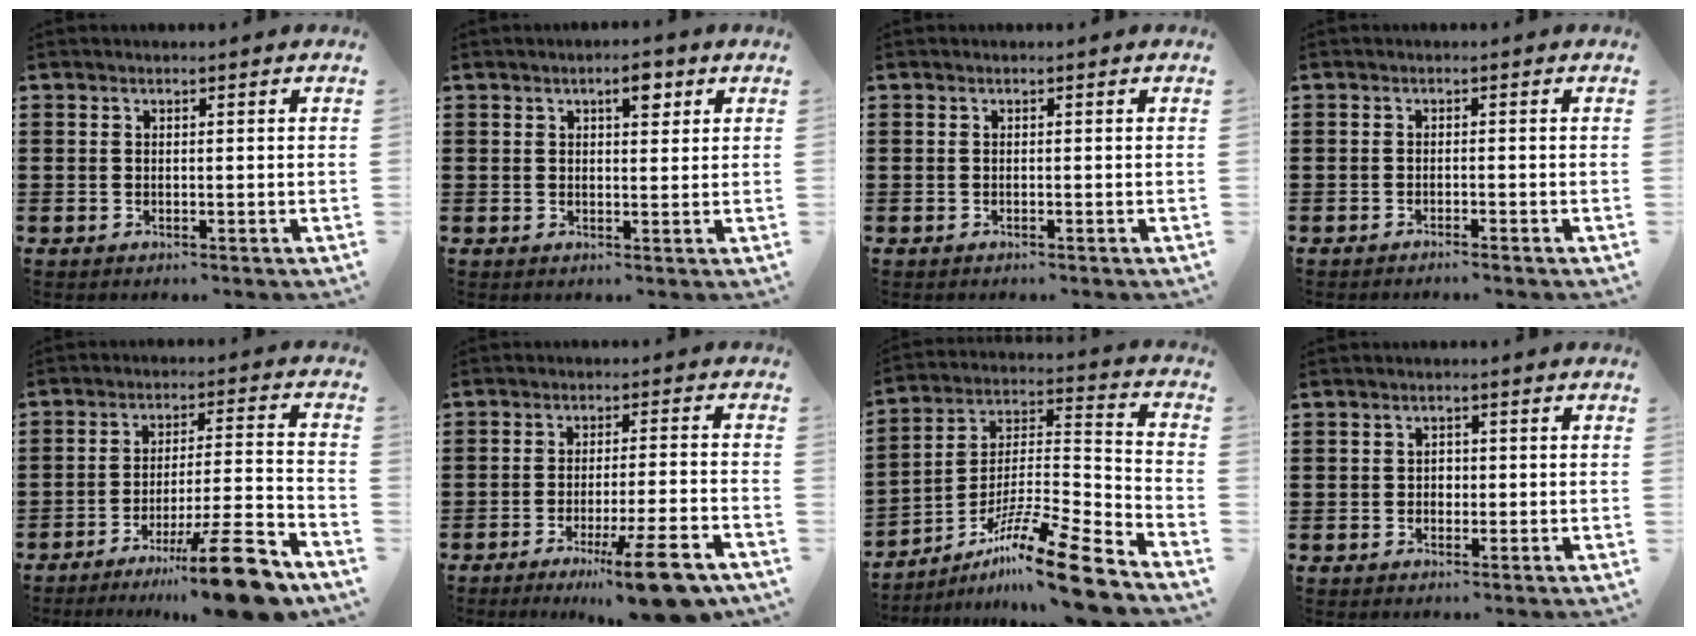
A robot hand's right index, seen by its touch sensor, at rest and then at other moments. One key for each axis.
{"total": 3.3, "fx": 1.9, "fy": 1.2, "fz": 2.5, "tx": -0.029, "ty": -0.001, "tz": 0.026}
{"total": 0.0}
{"total": 0.9, "fx": -0.8, "fy": -0.1, "fz": 0.3, "tx": -0.007, "ty": -0.001, "tz": -0.016}
{"total": 13.6, "fx": -9.9, "fy": 1.4, "fz": 9.2, "tx": -0.127, "ty": 0.038, "tz": -0.168}
{"total": 10.4, "fx": -6.7, "fy": 0.8, "fz": 8.0, "tx": -0.124, "ty": 0.002, "tz": -0.114}
{"total": 15.0, "fx": -11.4, "fy": 1.0, "fz": 9.6, "tx": -0.151, "ty": 0.031, "tz": -0.208}
{"total": 1.2, "fx": -0.2, "fy": 0.9, "fz": 0.7, "tx": -0.016, "ty": 0.002, "tz": -0.004}